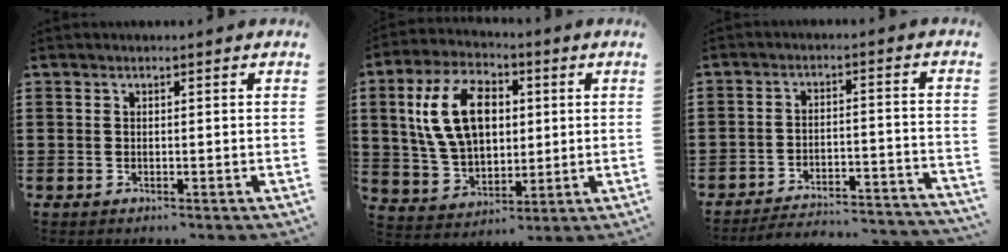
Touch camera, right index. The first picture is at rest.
{"total": 13.0, "force": [2.8, 8.1, 9.7], "torque": [-0.218, 0.017, 0.046]}
{"total": 3.9, "force": [-3.8, 0.2, 1.1], "torque": [-0.027, -0.008, -0.080]}